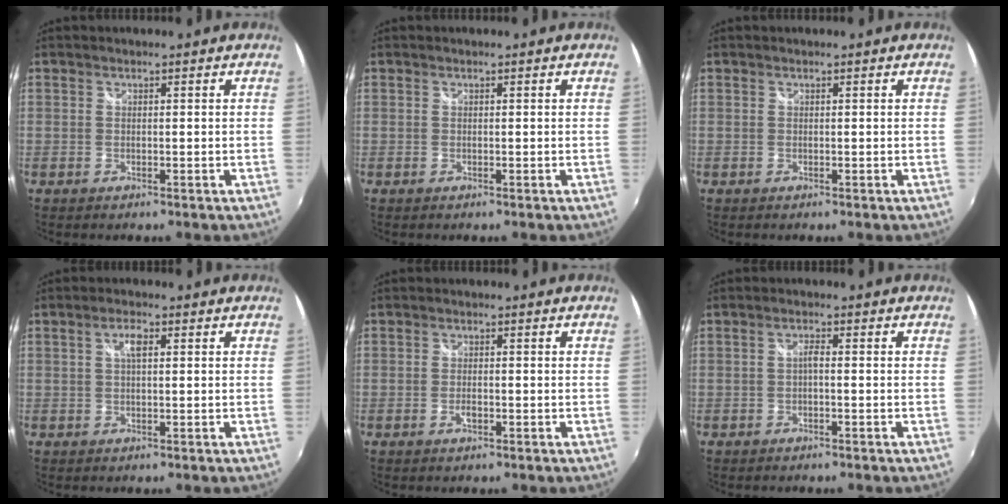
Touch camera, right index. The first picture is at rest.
{"total": 0.0}
{"total": 0.0}
{"total": 2.5, "force": [0.7, 0.9, 2.3], "torque": [-0.042, 0.006, 0.009]}
{"total": 1.8, "force": [-0.7, 0.9, 1.3], "torque": [-0.024, -0.001, -0.013]}
{"total": 1.3, "force": [-0.5, 0.3, 1.2], "torque": [-0.023, 0.005, -0.010]}